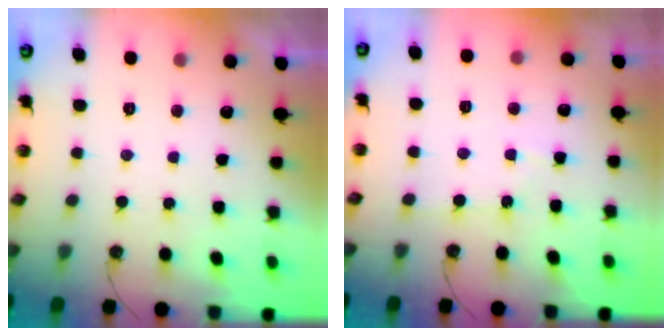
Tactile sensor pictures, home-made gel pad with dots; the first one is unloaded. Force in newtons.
{"total": 2.8, "press": 2.7, "slide": 0.4}